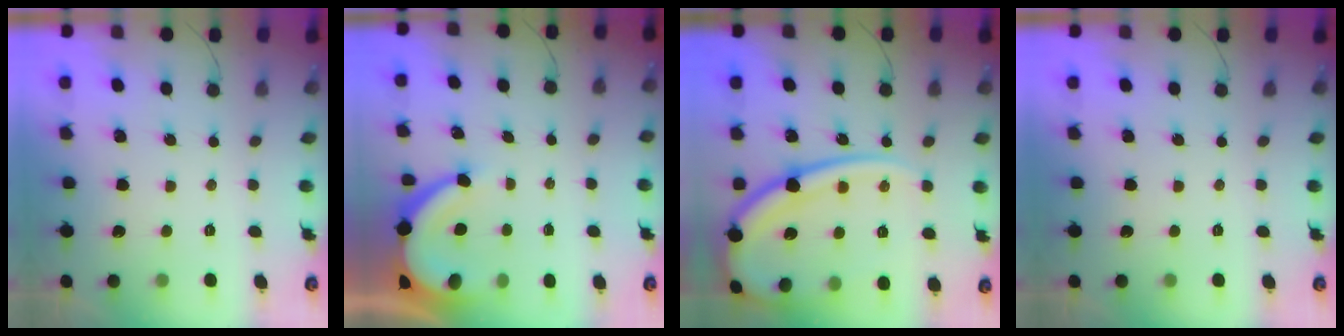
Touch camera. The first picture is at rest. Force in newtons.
{"total": 7.3, "press": 7.2, "slide": 0.8}
{"total": 20.1, "press": 20.0, "slide": 2.1}
{"total": 0.0}